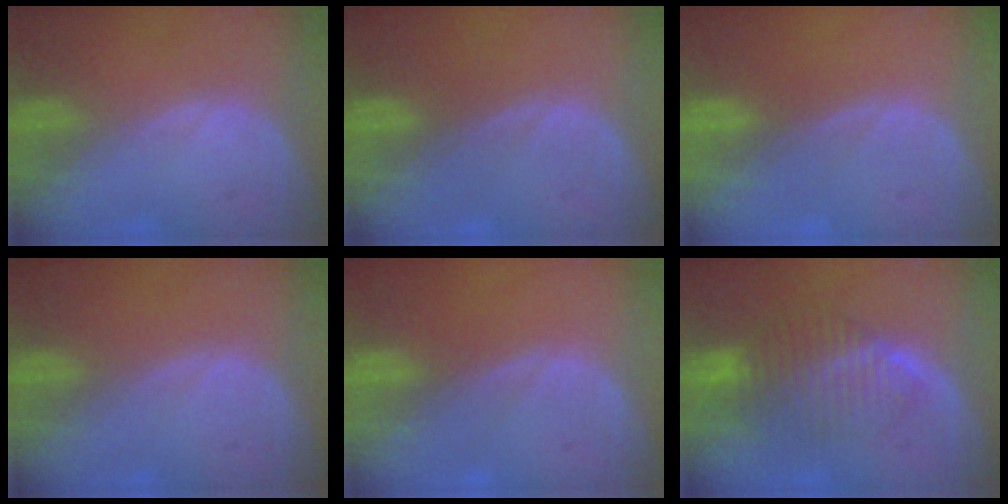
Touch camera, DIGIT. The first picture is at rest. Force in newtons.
{"total": 0.0}
{"total": 0.0}
{"total": 0.0}
{"total": 0.0}
{"total": 8.4, "press": 7.2, "slide": 4.3}